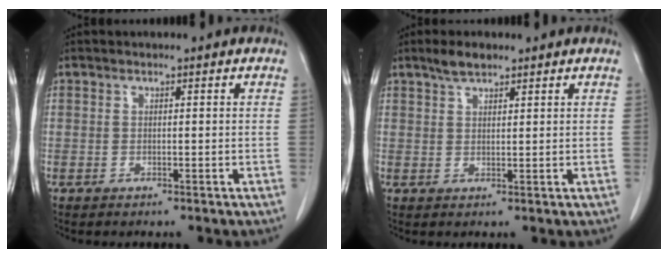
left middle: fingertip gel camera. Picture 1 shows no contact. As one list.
[{"total": 3.0, "force": [2.4, 0.9, 1.6], "torque": [-0.036, 0.005, 0.045]}]